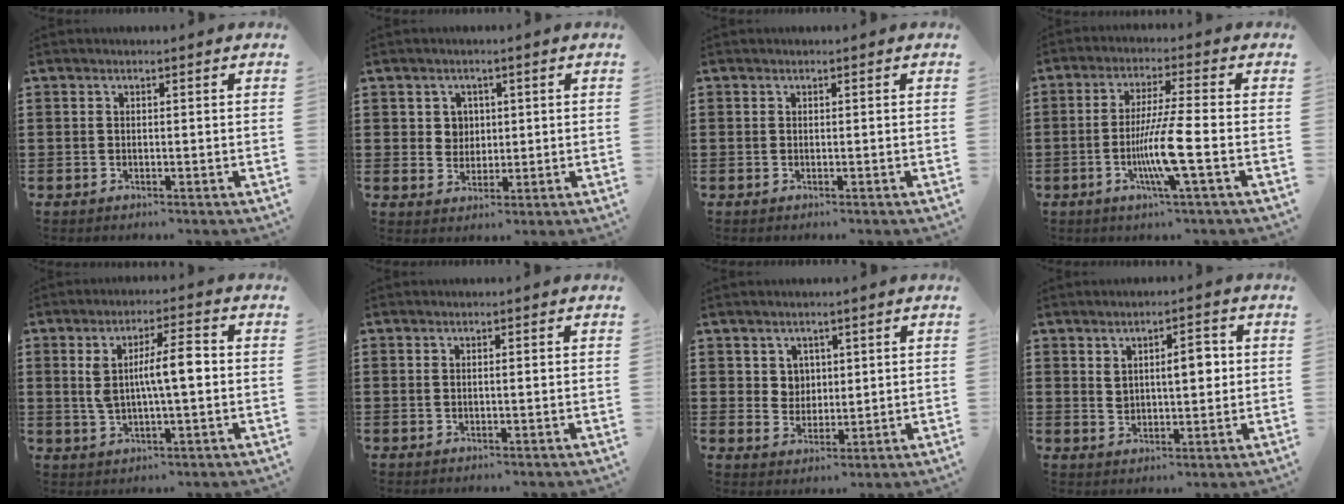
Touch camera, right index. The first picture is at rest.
{"total": 2.9, "force": [1.0, 2.6, 0.9], "torque": [-0.029, 0.008, 0.018]}
{"total": 0.0}
{"total": 8.6, "force": [-2.7, -0.1, 8.2], "torque": [-0.163, -0.021, -0.055]}
{"total": 7.7, "force": [0.7, 2.1, 7.4], "torque": [-0.128, 0.004, 0.008]}
{"total": 0.8, "force": [0.1, 0.1, 0.8], "torque": [-0.016, 0.000, 0.001]}
{"total": 3.5, "force": [2.0, 2.7, 0.8], "torque": [-0.029, 0.009, 0.038]}
{"total": 4.8, "force": [1.3, 2.3, 4.1], "torque": [-0.068, 0.002, 0.016]}